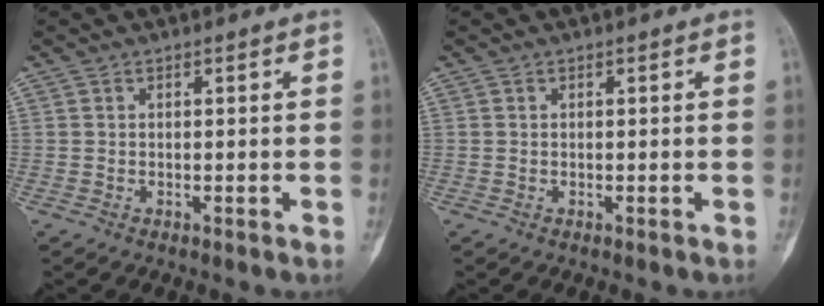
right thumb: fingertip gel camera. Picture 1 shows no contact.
{"total": 0.0}